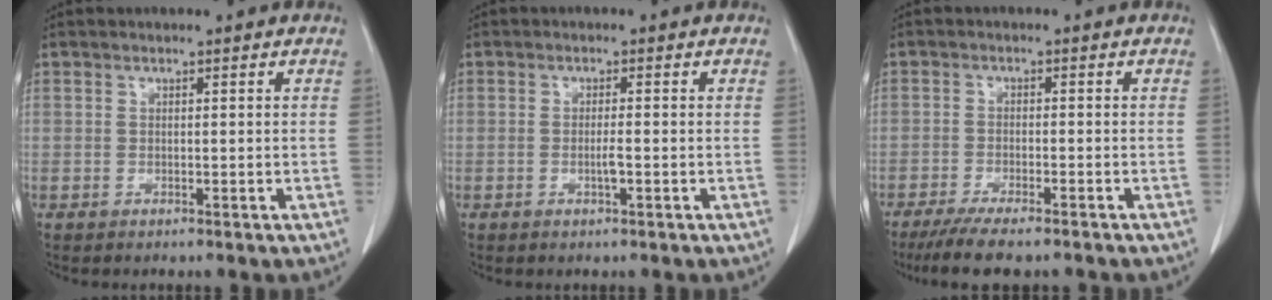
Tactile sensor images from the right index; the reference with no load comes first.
{"total": 1.6, "force": [-0.6, 0.0, 1.5], "torque": [-0.030, -0.001, -0.012]}
{"total": 9.6, "force": [-8.0, 1.4, 5.2], "torque": [-0.075, -0.017, -0.122]}